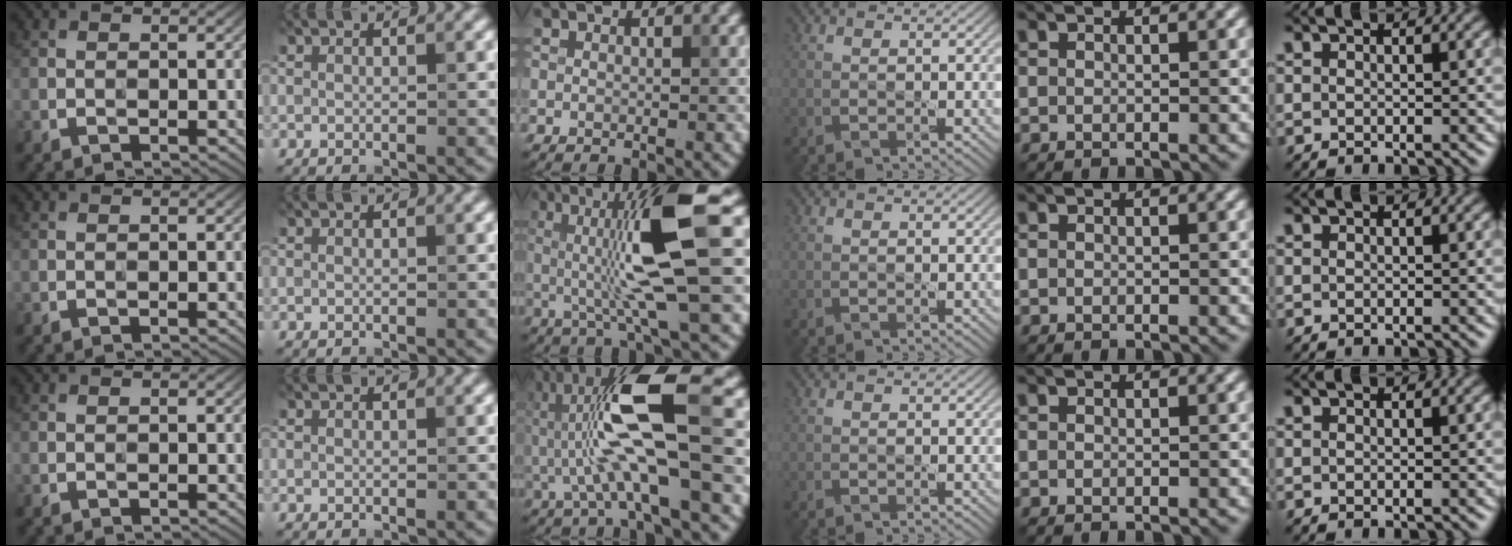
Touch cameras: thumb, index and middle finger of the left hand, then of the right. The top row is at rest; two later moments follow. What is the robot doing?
{"motion": "dispense", "object": "spray bottle"}